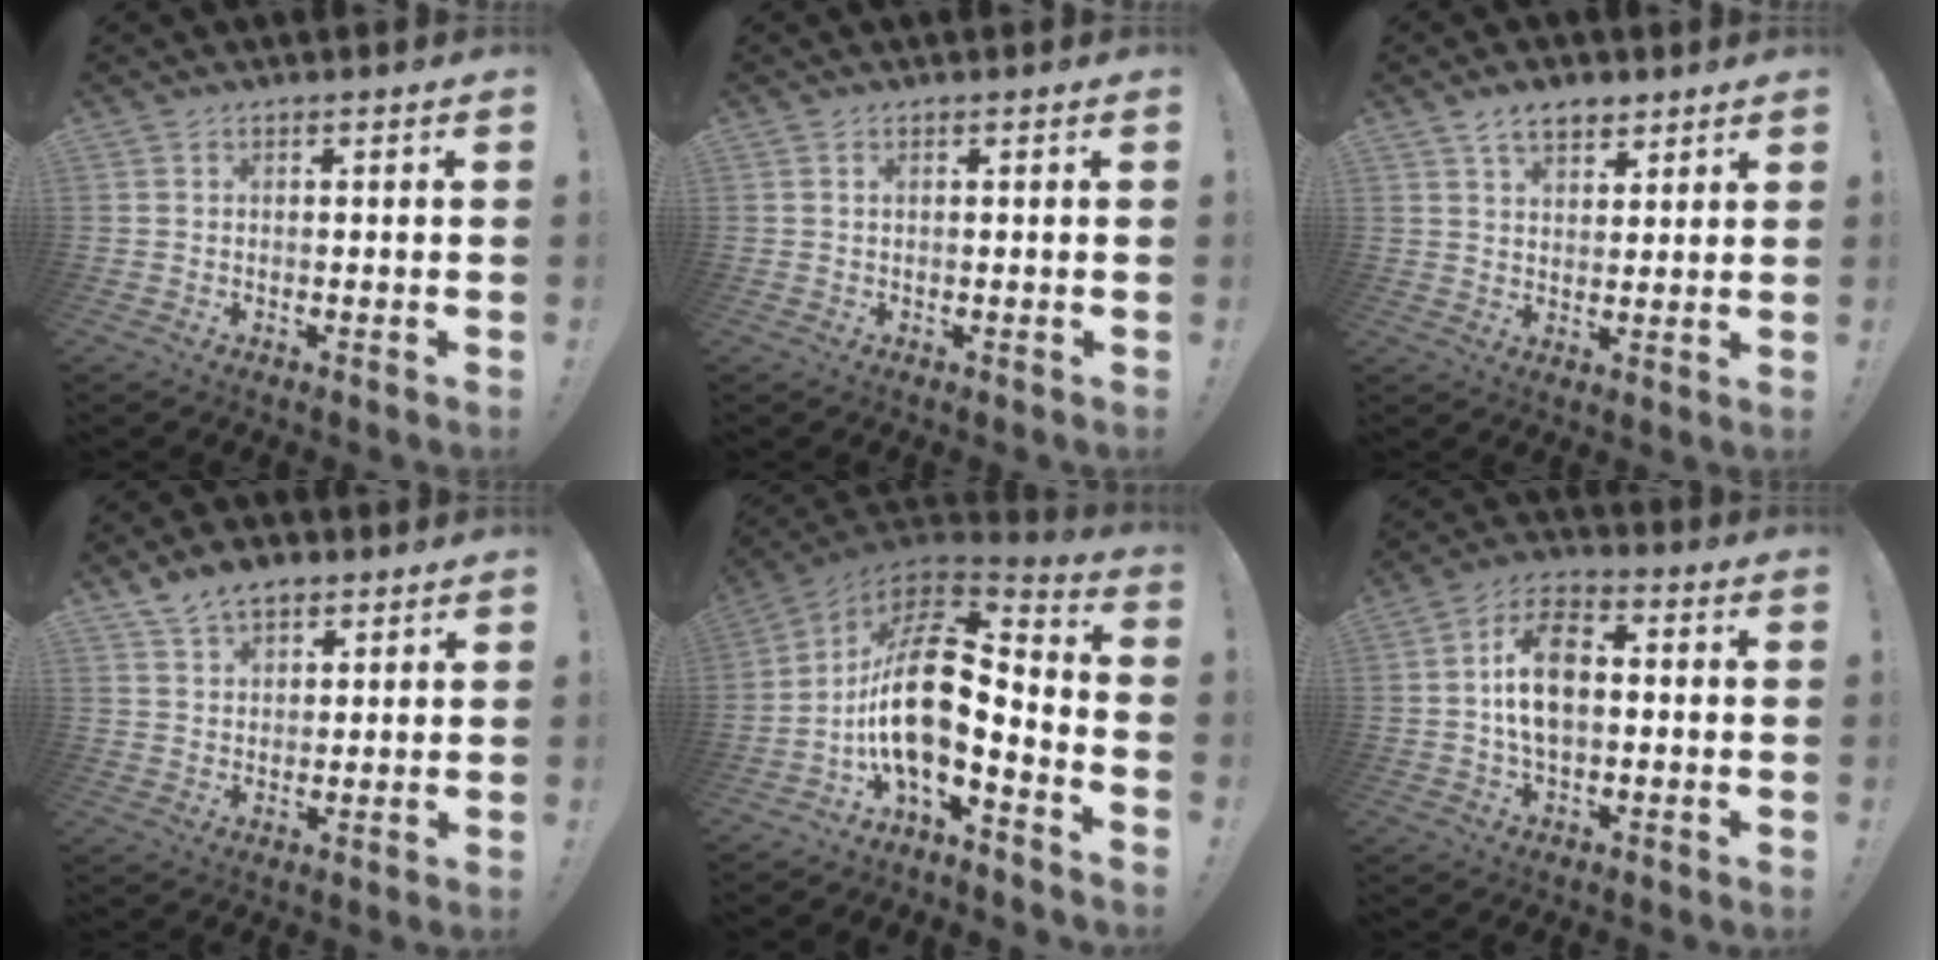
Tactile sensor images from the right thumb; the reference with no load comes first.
{"total": 0.5, "force": [0.2, 0.2, 0.5], "torque": [-0.016, 0.005, 0.005]}
{"total": 7.1, "force": [4.9, 4.0, 3.3], "torque": [-0.051, -0.018, 0.090]}
{"total": 7.6, "force": [5.6, 4.3, 3.0], "torque": [-0.046, -0.024, 0.104]}
{"total": 17.5, "force": [-1.8, 6.9, 16.0], "torque": [-0.309, 0.004, -0.035]}
{"total": 12.4, "force": [0.3, 7.6, 9.8], "torque": [-0.160, 0.006, 0.004]}